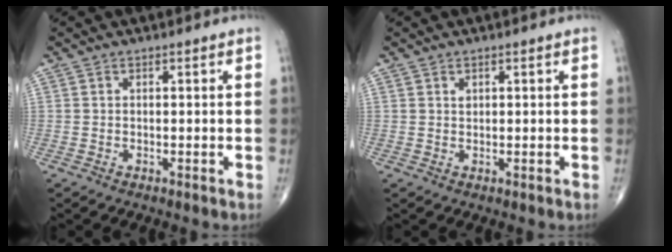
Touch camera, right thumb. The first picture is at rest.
{"total": 0.8, "force": [0.5, 0.5, 0.4], "torque": [-0.004, -0.002, 0.009]}